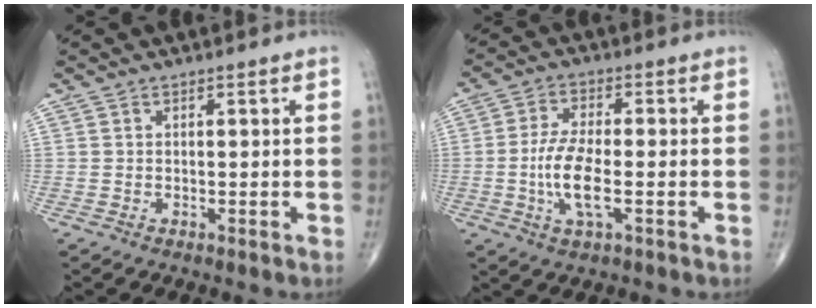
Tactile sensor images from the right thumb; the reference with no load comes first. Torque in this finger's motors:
{"motor_torque": [1.92, 1.81, 1.04, -1.21, 0.48]}